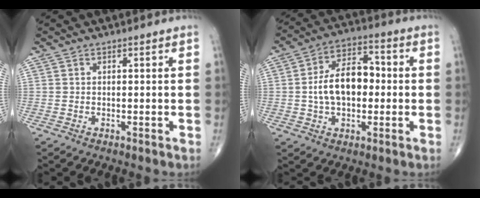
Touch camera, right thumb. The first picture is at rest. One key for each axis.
{"total": 12.4, "fx": -0.2, "fy": 7.6, "fz": 9.8, "tx": -0.151, "ty": 0.028, "tz": -0.009}